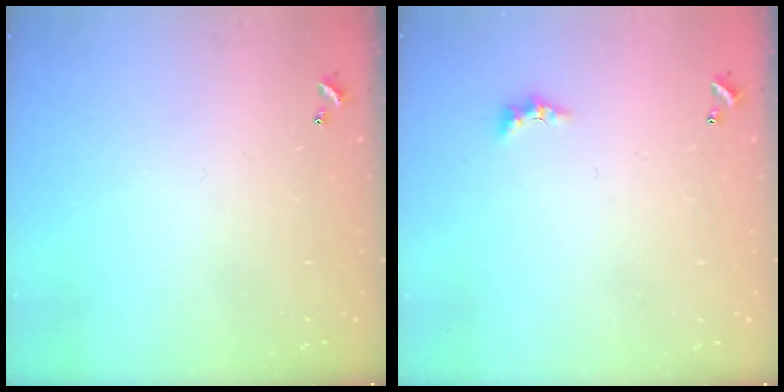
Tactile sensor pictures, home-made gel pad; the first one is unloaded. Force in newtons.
{"total": 2.2, "press": 2.2, "slide": 0.6}